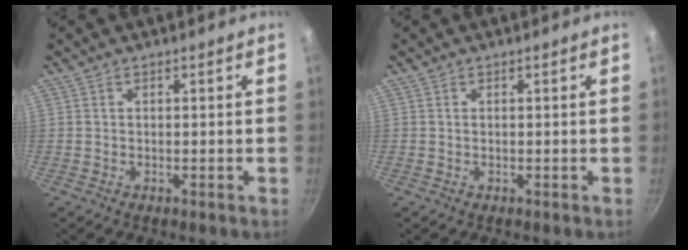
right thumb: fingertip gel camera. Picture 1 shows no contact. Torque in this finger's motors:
{"motor_torque": [-0.15, 0.05, 0.24, -0.08, 0.01]}